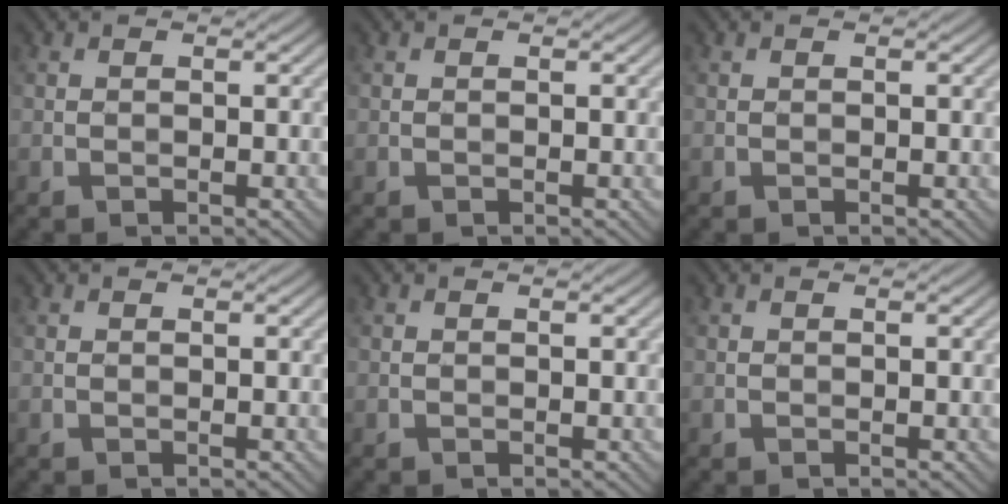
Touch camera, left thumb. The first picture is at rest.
{"total": 0.0}
{"total": 0.0}
{"total": 0.0}
{"total": 0.0}
{"total": 0.0}